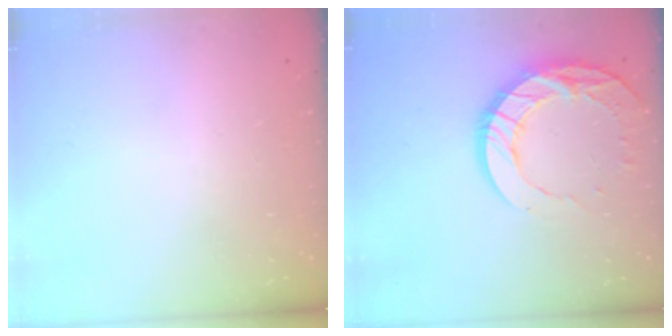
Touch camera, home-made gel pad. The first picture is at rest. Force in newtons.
{"total": 14.8, "press": 14.7, "slide": 1.1}